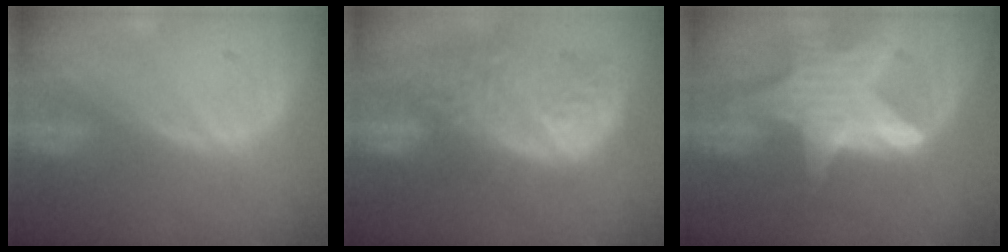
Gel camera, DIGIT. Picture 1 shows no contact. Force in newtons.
{"total": 12.0, "press": 10.7, "slide": 5.4}
{"total": 9.0, "press": 9.0, "slide": 0.7}